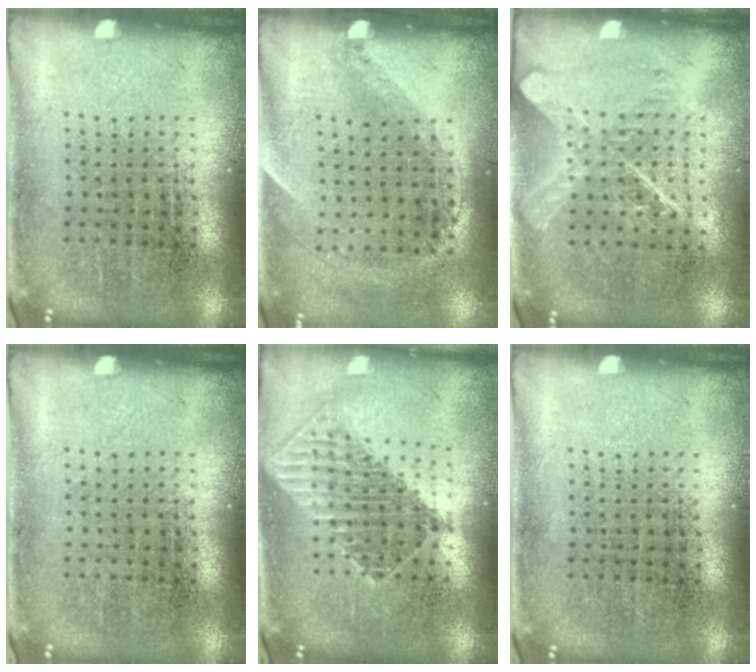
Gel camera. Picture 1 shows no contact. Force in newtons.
{"total": 1.4, "press": 1.0, "slide": 1.0}
{"total": 1.5, "press": 1.3, "slide": 0.7}
{"total": 0.0}
{"total": 1.7, "press": 1.4, "slide": 1.1}
{"total": 0.0}